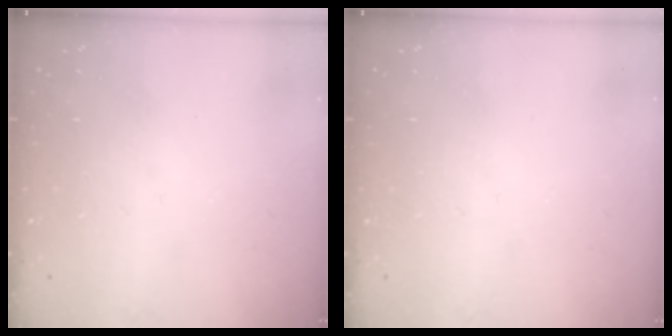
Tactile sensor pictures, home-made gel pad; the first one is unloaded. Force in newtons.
{"total": 0.0}